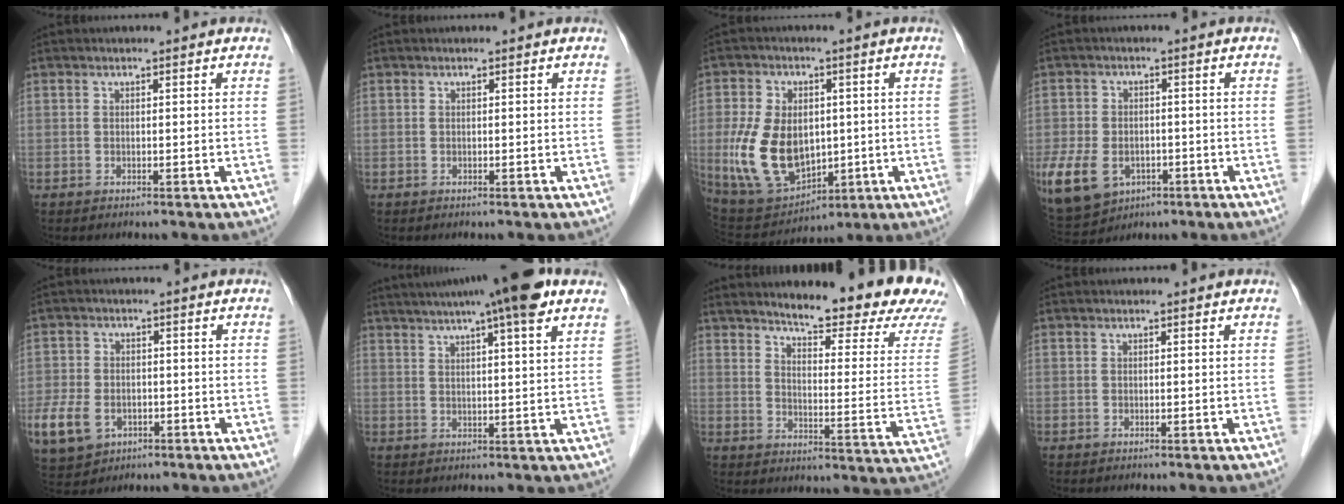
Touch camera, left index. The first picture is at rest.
{"total": 0.0}
{"total": 13.3, "force": [-0.8, 8.7, 10.0], "torque": [-0.209, 0.000, 0.013]}
{"total": 28.6, "force": [-12.2, 22.0, 13.6], "torque": [-0.452, -0.025, -0.182]}
{"total": 26.1, "force": [-10.5, 20.7, 11.8], "torque": [-0.433, -0.022, -0.163]}
{"total": 13.7, "force": [9.8, 0.3, 9.5], "torque": [-0.154, 0.031, 0.130]}
{"total": 19.2, "force": [17.0, 1.3, 8.8], "torque": [-0.118, -0.077, 0.203]}
{"total": 0.0}